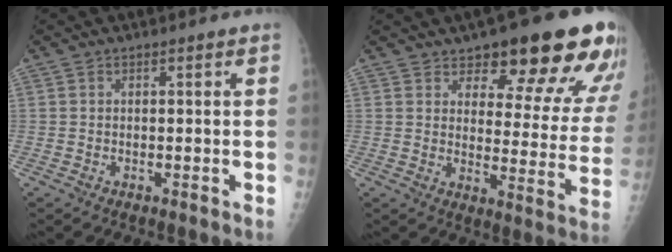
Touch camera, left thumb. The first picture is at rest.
{"total": 19.2, "force": [13.5, 6.6, 12.0], "torque": [-0.106, -0.073, 0.169]}